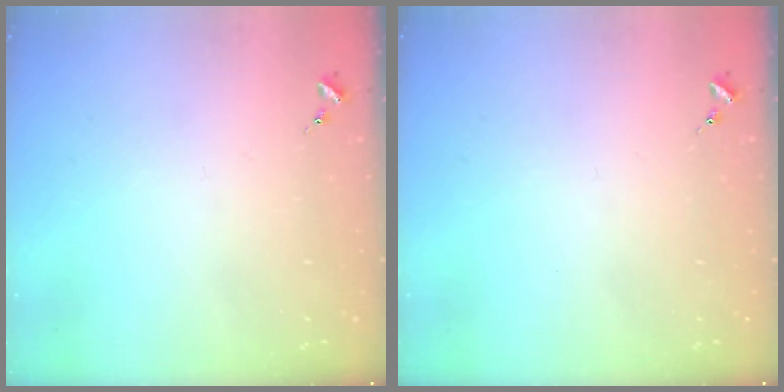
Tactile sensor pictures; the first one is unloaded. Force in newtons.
{"total": 0.0}